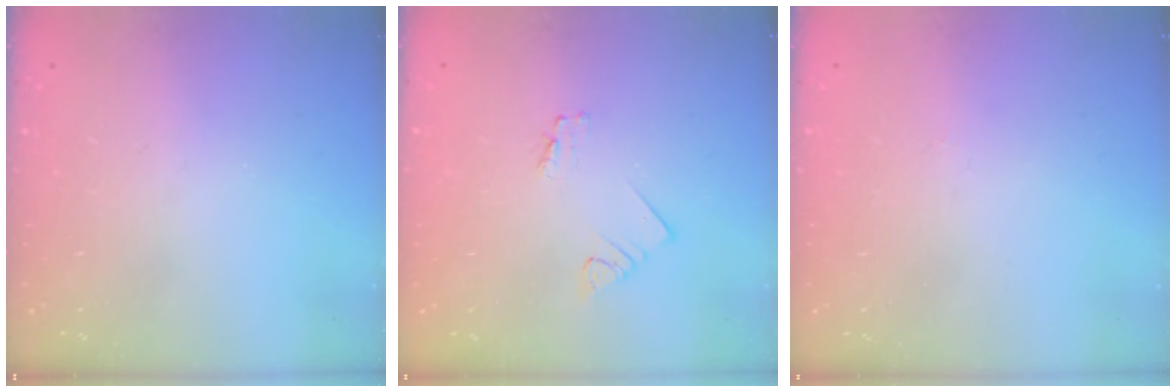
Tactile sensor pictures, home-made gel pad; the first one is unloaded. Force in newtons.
{"total": 1.6, "press": 1.6, "slide": 0.1}
{"total": 0.0}